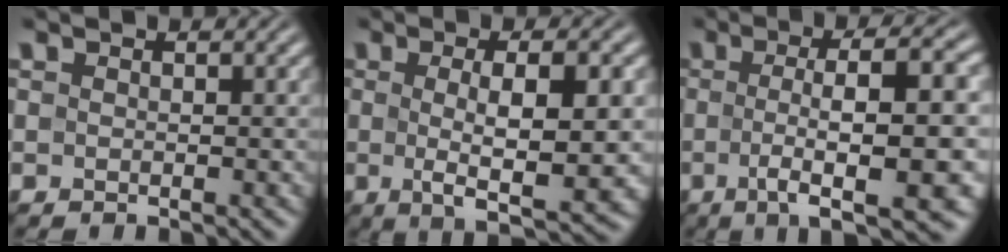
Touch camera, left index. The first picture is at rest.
{"total": 7.5, "force": [-0.3, 1.9, 7.3], "torque": [-0.112, -0.004, -0.001]}
{"total": 10.5, "force": [-1.3, 2.6, 10.1], "torque": [-0.134, 0.007, -0.024]}